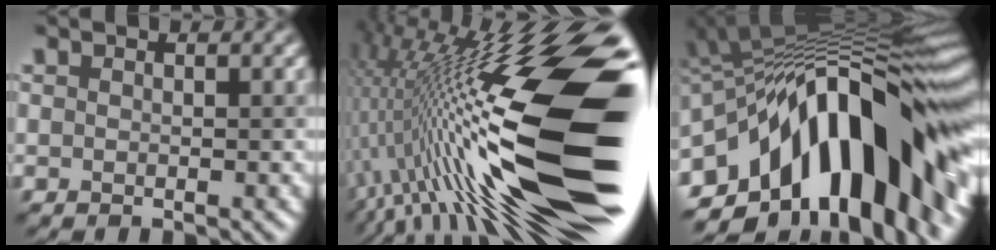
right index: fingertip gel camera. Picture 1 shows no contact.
{"total": 21.0, "force": [-0.1, 6.1, 20.1], "torque": [-0.338, 0.006, -0.016]}
{"total": 17.4, "force": [-3.8, 8.2, 14.8], "torque": [-0.197, 0.027, -0.076]}